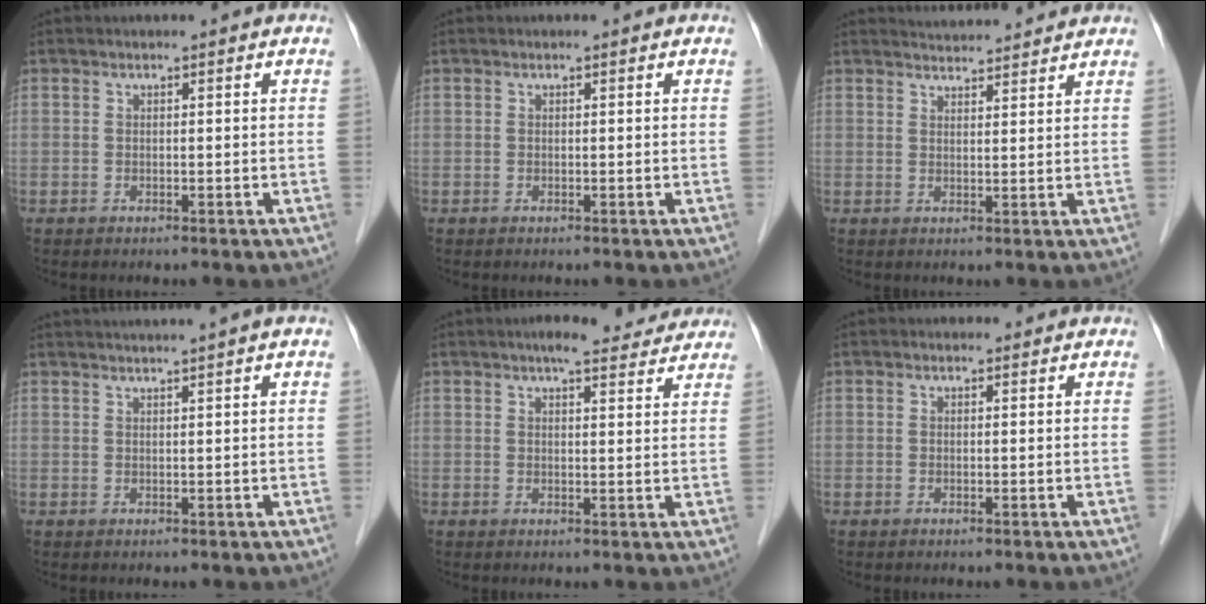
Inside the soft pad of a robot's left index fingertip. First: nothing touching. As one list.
[{"total": 0.0}, {"total": 6.0, "force": [5.9, 0.4, 0.9], "torque": [-0.019, 0.022, 0.077]}, {"total": 4.6, "force": [3.8, -1.3, 2.2], "torque": [-0.025, 0.020, 0.058]}, {"total": 8.2, "force": [7.1, 1.9, 3.5], "torque": [-0.044, 0.017, 0.081]}, {"total": 0.7, "force": [0.6, 0.4, 0.0], "torque": [-0.005, 0.001, 0.006]}]